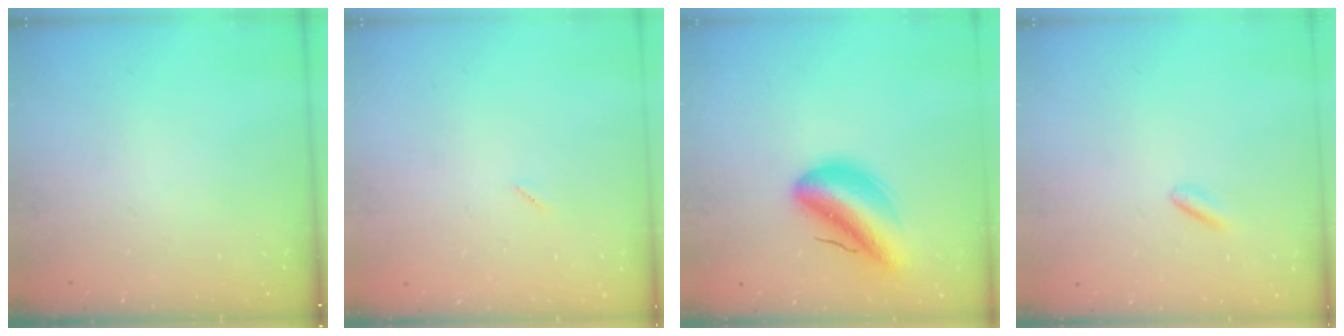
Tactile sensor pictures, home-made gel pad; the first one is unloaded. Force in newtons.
{"total": 2.0, "press": 2.0, "slide": 0.1}
{"total": 9.6, "press": 9.0, "slide": 3.2}
{"total": 2.5, "press": 2.4, "slide": 0.7}